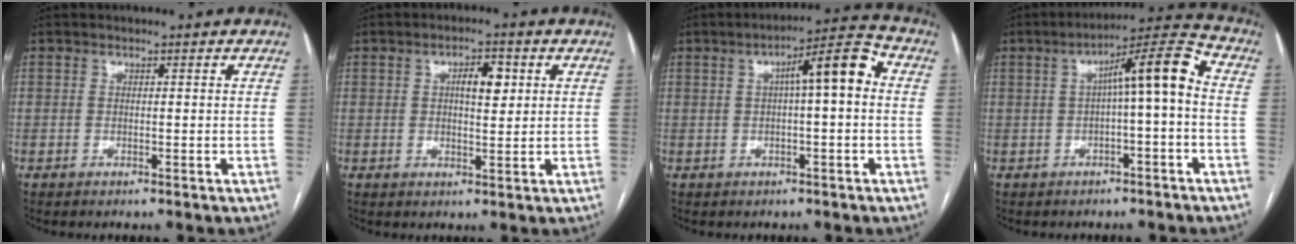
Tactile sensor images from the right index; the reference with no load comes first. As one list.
[{"total": 4.4, "force": [1.3, 1.6, 3.8], "torque": [-0.061, 0.008, 0.019]}, {"total": 7.9, "force": [1.1, 1.2, 7.8], "torque": [-0.115, 0.029, 0.012]}, {"total": 9.0, "force": [0.2, 0.8, 9.0], "torque": [-0.135, 0.035, 0.001]}]